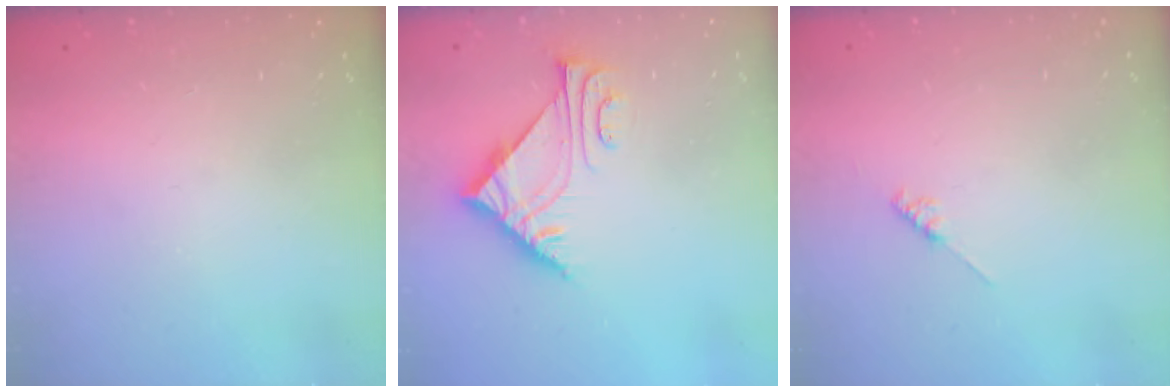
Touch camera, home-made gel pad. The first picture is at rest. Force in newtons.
{"total": 6.4, "press": 6.4, "slide": 0.1}
{"total": 1.8, "press": 1.7, "slide": 0.3}